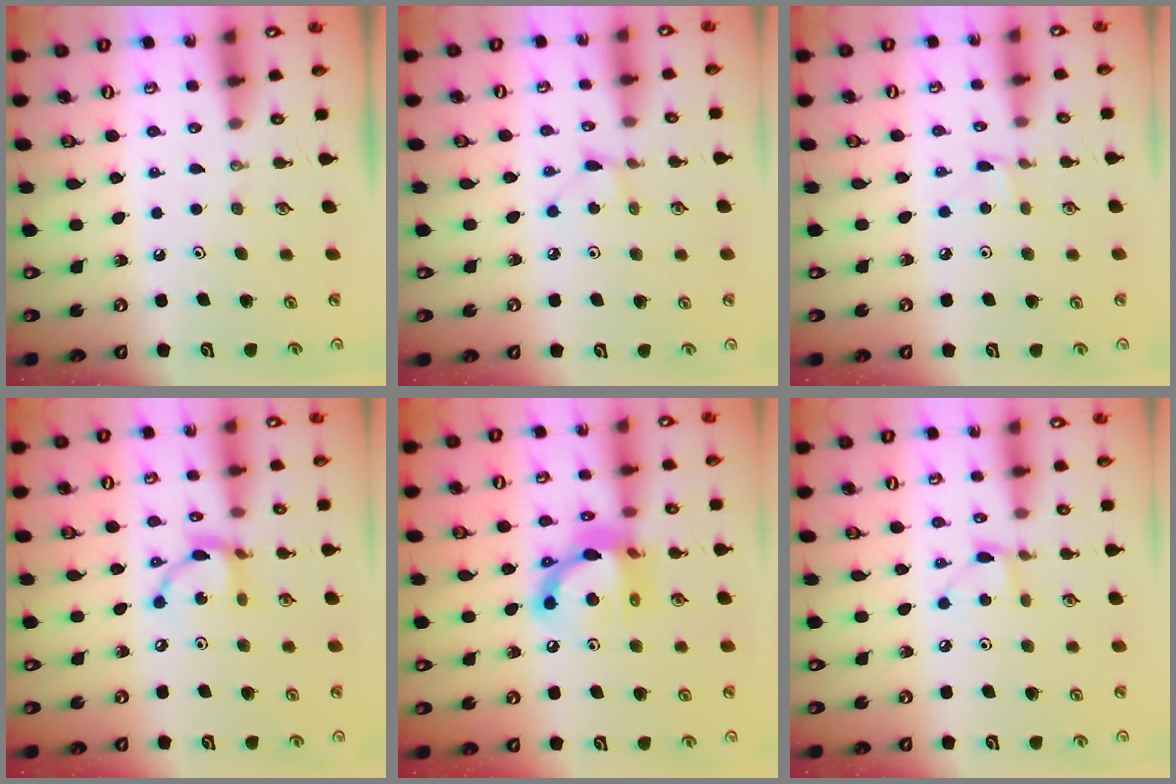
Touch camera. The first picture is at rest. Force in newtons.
{"total": 3.5, "press": 3.5, "slide": 0.4}
{"total": 1.5, "press": 1.5, "slide": 0.2}
{"total": 9.9, "press": 9.8, "slide": 0.6}
{"total": 13.4, "press": 13.3, "slide": 0.8}
{"total": 5.5, "press": 5.4, "slide": 0.8}